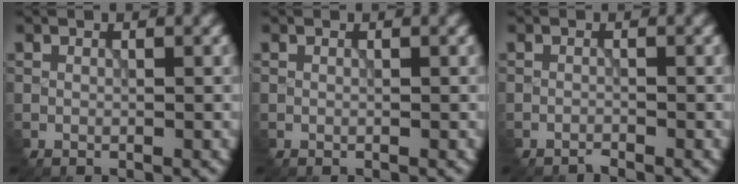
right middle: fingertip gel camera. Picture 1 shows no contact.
{"total": 0.0}
{"total": 0.9, "force": [-0.9, 0.0, 0.0], "torque": [-0.002, 0.000, -0.019]}